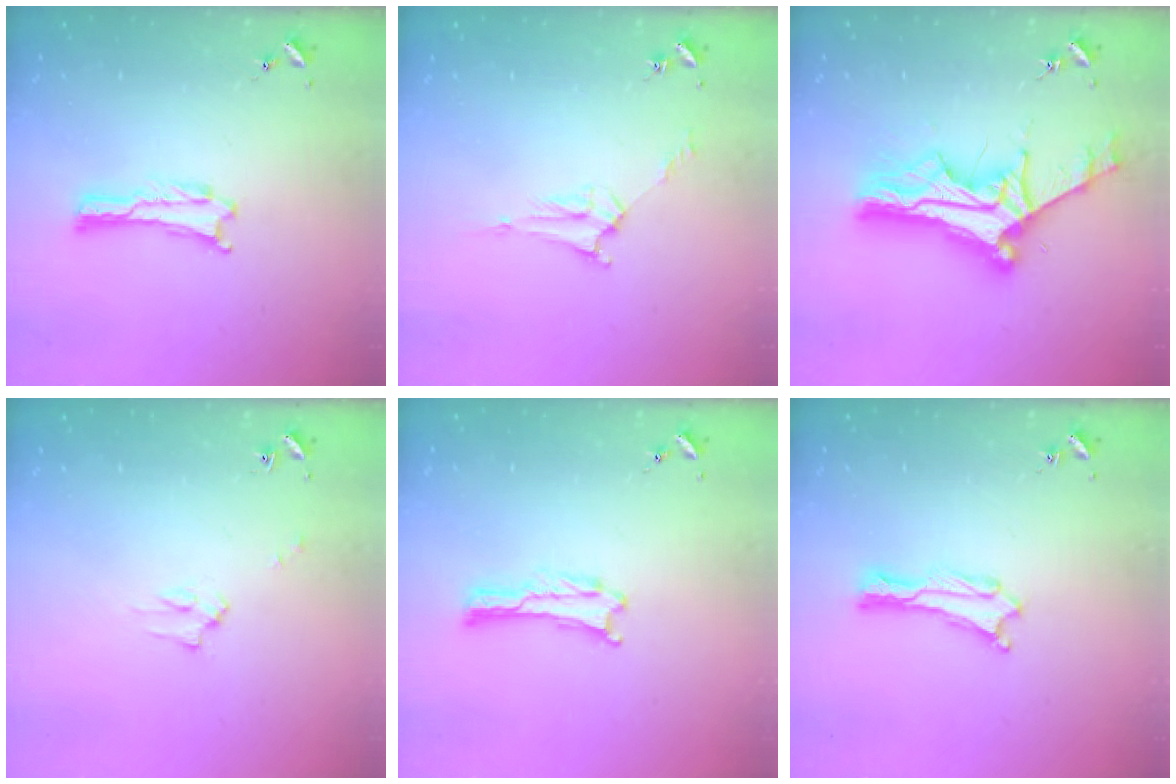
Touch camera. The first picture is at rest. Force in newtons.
{"total": 3.8, "press": 3.8, "slide": 0.3}
{"total": 12.3, "press": 12.3, "slide": 1.1}
{"total": 2.2, "press": 2.2, "slide": 0.2}
{"total": 0.0}
{"total": 0.8, "press": 0.7, "slide": 0.2}